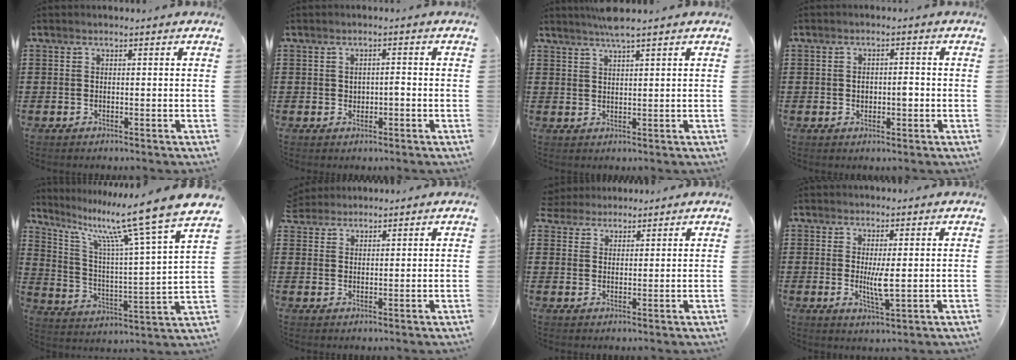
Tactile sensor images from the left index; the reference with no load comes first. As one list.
[{"total": 1.3, "force": [-0.2, 0.8, 1.0], "torque": [-0.021, 0.003, -0.005]}, {"total": 3.2, "force": [2.6, -0.1, 1.8], "torque": [-0.039, 0.000, 0.048]}, {"total": 2.5, "force": [-0.3, 1.3, 2.1], "torque": [-0.033, 0.001, -0.009]}, {"total": 13.2, "force": [10.2, -0.1, 8.3], "torque": [-0.171, -0.075, 0.157]}, {"total": 2.2, "force": [2.1, 0.6, -0.3], "torque": [-0.002, 0.001, 0.042]}, {"total": 2.8, "force": [2.5, 1.3, -0.3], "torque": [-0.009, 0.003, 0.046]}, {"total": 4.1, "force": [0.3, 0.5, 4.0], "torque": [-0.082, -0.006, 0.002]}]